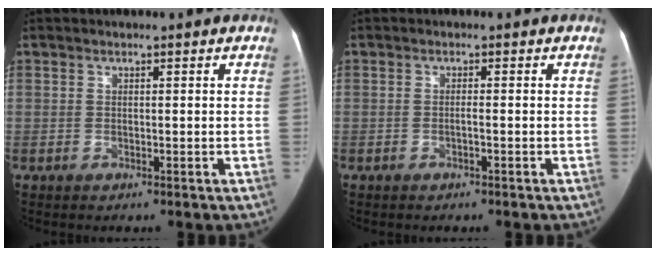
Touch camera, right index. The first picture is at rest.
{"total": 0.8, "force": [-0.4, 0.0, 0.7], "torque": [-0.014, 0.002, -0.007]}